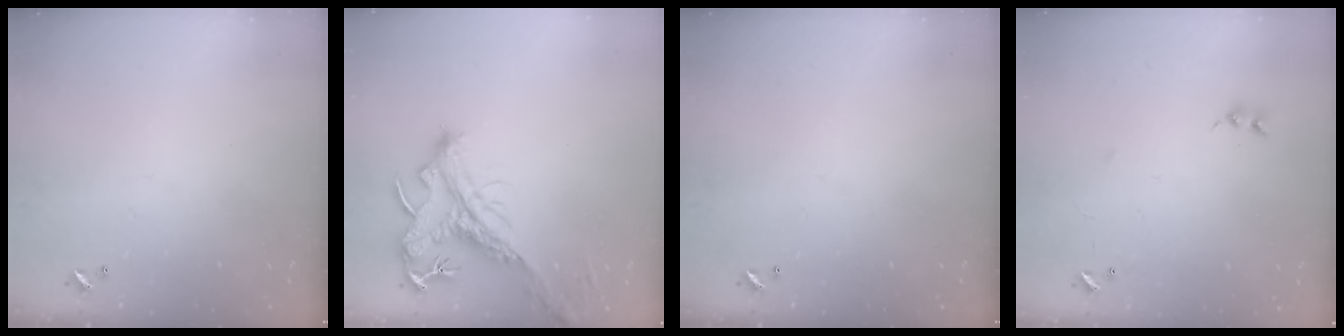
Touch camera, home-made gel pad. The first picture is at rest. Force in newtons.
{"total": 2.0, "press": 1.5, "slide": 1.3}
{"total": 0.0}
{"total": 6.2, "press": 6.2, "slide": 0.7}